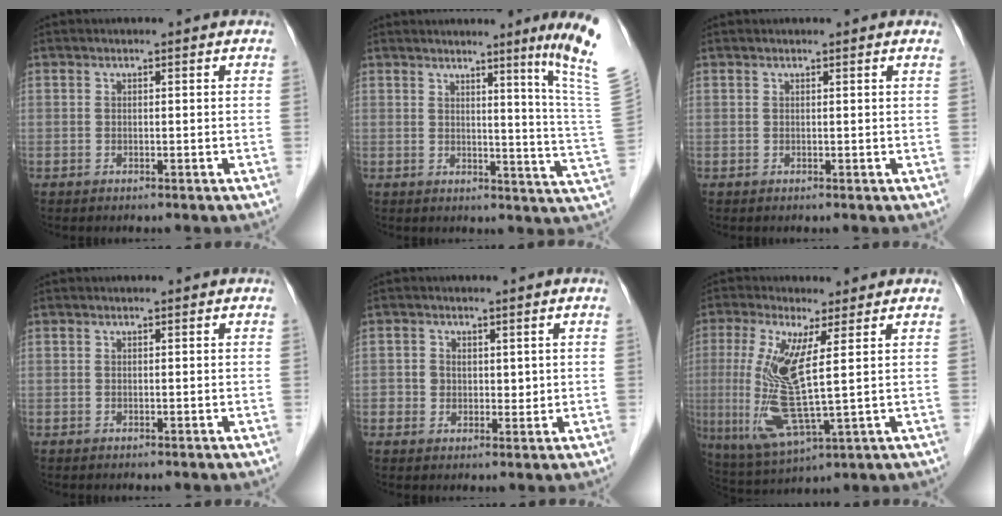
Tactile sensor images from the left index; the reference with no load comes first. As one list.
[{"total": 12.0, "force": [7.9, -3.4, 8.4], "torque": [-0.103, -0.062, 0.076]}, {"total": 0.6, "force": [0.5, -0.1, 0.3], "torque": [-0.009, -0.002, 0.010]}, {"total": 0.0}, {"total": 3.1, "force": [0.5, 2.8, 1.2], "torque": [-0.010, -0.001, 0.006]}, {"total": 11.6, "force": [1.1, 1.3, 11.5], "torque": [-0.257, -0.013, 0.025]}]